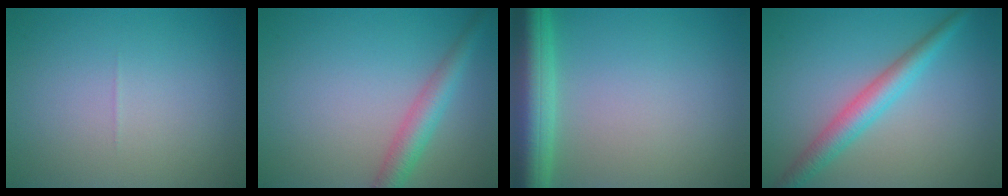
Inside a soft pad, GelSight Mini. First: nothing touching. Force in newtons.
{"total": 3.3, "press": 3.3, "slide": 0.1}
{"total": 6.9, "press": 6.9, "slide": 0.4}
{"total": 3.8, "press": 3.8, "slide": 0.1}